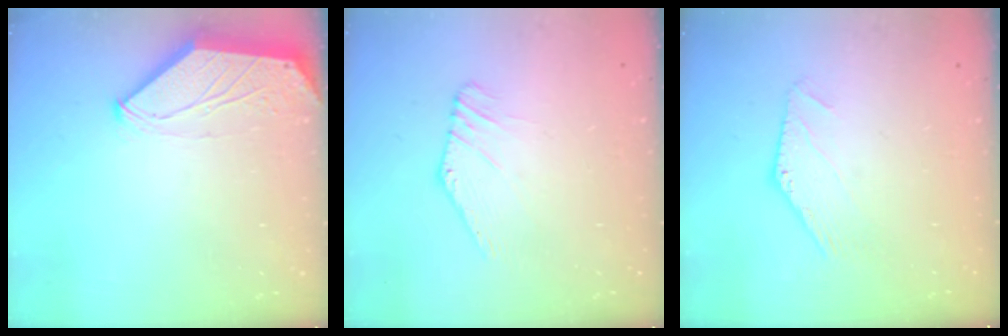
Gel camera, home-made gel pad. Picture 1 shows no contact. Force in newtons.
{"total": 2.7, "press": 2.7, "slide": 0.1}
{"total": 0.0}